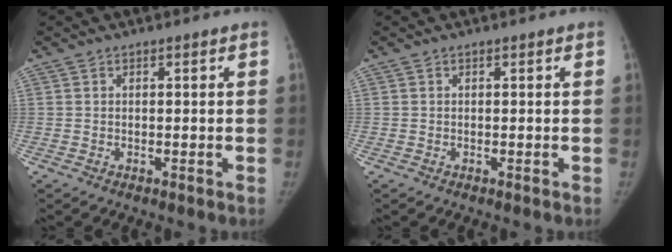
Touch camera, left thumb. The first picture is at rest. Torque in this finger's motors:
{"motor_torque": [0.00, 0.00, 0.10, -0.10, 0.00]}